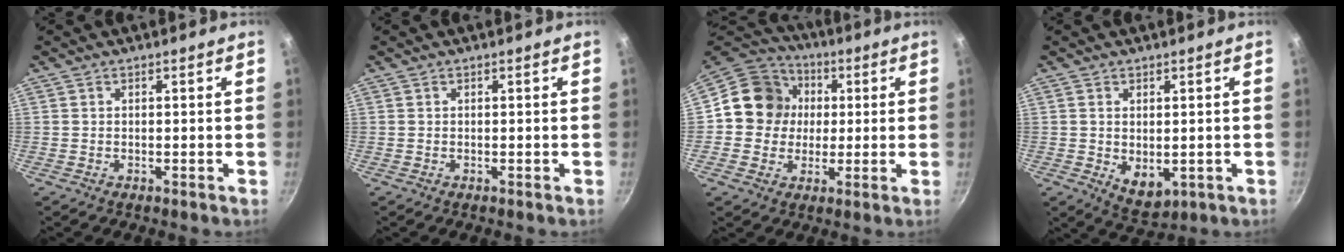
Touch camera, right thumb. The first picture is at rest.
{"total": 0.0}
{"total": 13.1, "force": [1.3, 12.1, 4.9], "torque": [-0.052, 0.023, 0.003]}
{"total": 5.8, "force": [-0.4, 3.7, 4.4], "torque": [-0.064, -0.016, 0.006]}